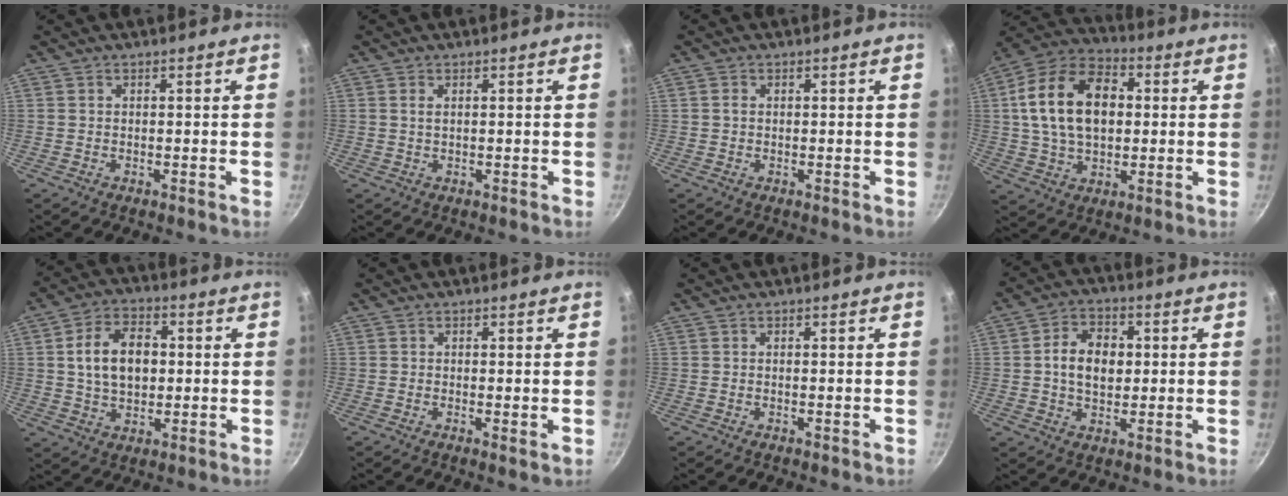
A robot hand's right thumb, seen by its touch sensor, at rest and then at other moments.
{"total": 1.2, "force": [0.3, 0.5, 1.0], "torque": [-0.018, 0.001, 0.005]}
{"total": 0.9, "force": [0.1, 0.8, 0.5], "torque": [-0.008, 0.004, 0.001]}
{"total": 18.6, "force": [2.5, 12.2, 13.8], "torque": [-0.220, 0.023, 0.032]}
{"total": 11.5, "force": [1.2, 7.7, 8.4], "torque": [-0.124, 0.014, 0.016]}
{"total": 0.9, "force": [0.0, 0.2, 0.9], "torque": [-0.016, -0.007, -0.004]}
{"total": 0.0}
{"total": 9.1, "force": [0.8, 6.4, 6.3], "torque": [-0.088, 0.011, 0.005]}